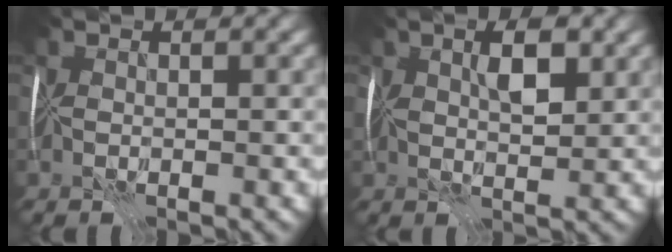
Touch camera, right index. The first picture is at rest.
{"total": 3.1, "force": [1.3, 1.2, 2.6], "torque": [-0.046, 0.001, 0.021]}